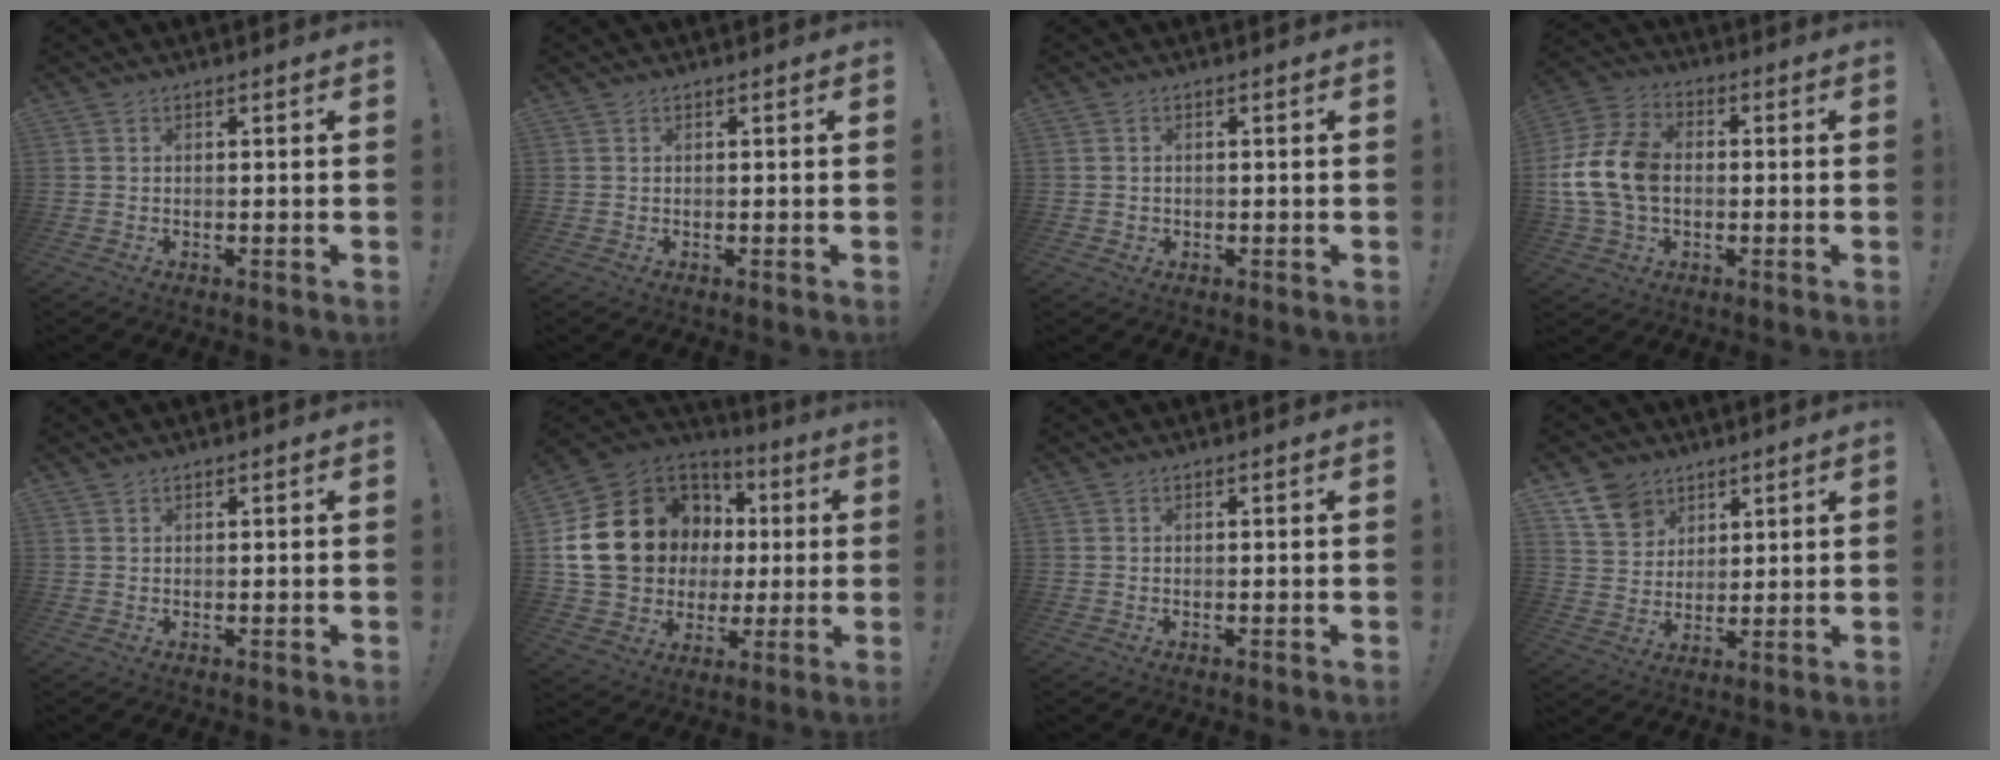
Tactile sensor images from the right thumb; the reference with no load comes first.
{"total": 0.0}
{"total": 1.1, "force": [0.1, 1.0, 0.2], "torque": [0.004, -0.003, -0.001]}
{"total": 15.1, "force": [-0.3, 10.9, 10.4], "torque": [-0.210, 0.016, -0.003]}
{"total": 0.6, "force": [0.6, 0.1, 0.1], "torque": [0.000, -0.001, 0.010]}
{"total": 21.4, "force": [5.4, 17.3, 11.3], "torque": [-0.187, -0.010, 0.138]}
{"total": 0.0}
{"total": 10.0, "force": [6.4, 7.3, 2.5], "torque": [-0.048, -0.036, 0.129]}